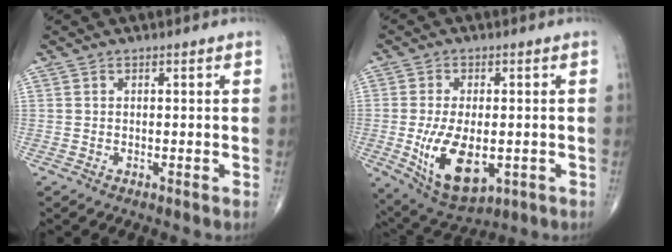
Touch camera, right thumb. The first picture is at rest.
{"total": 13.2, "force": [-2.6, 6.9, 11.0], "torque": [-0.191, -0.013, -0.025]}